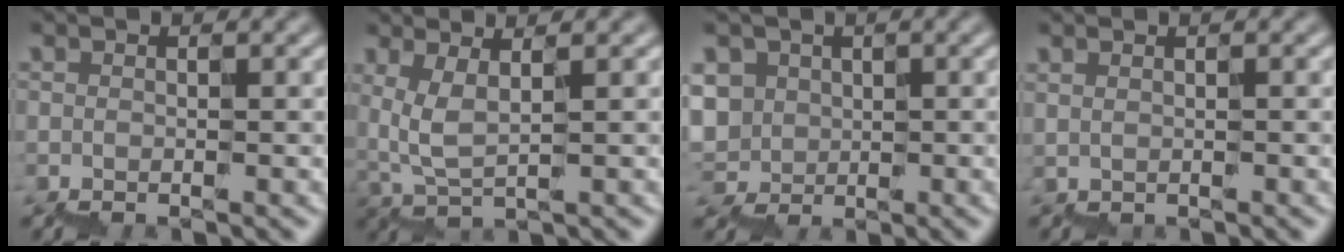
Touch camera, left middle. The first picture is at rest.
{"total": 2.6, "force": [2.3, 0.1, 1.1], "torque": [-0.035, 0.010, 0.047]}
{"total": 3.7, "force": [1.4, 3.4, -0.3], "torque": [-0.002, 0.024, 0.023]}
{"total": 0.6, "force": [0.6, -0.1, 0.0], "torque": [0.011, 0.000, 0.010]}